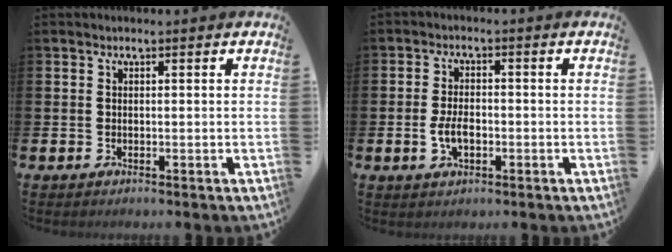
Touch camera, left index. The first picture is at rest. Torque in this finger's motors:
{"motor_torque": [1.02, 0.35, 0.11, 0.13]}